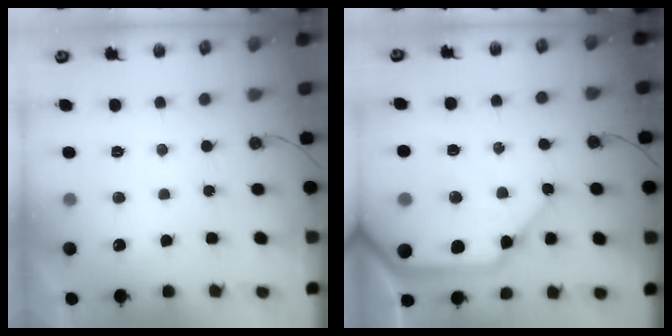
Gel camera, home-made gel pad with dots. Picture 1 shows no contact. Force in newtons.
{"total": 19.2, "press": 19.0, "slide": 3.0}